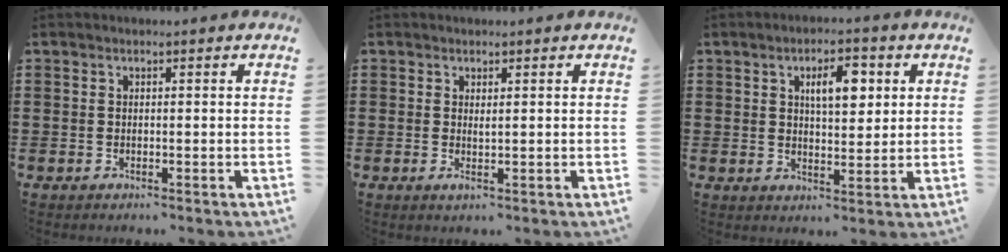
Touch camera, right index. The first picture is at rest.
{"total": 0.9, "force": [0.4, 0.1, 0.8], "torque": [-0.017, 0.000, 0.008]}
{"total": 5.9, "force": [2.0, 2.5, 4.9], "torque": [-0.080, 0.001, 0.027]}